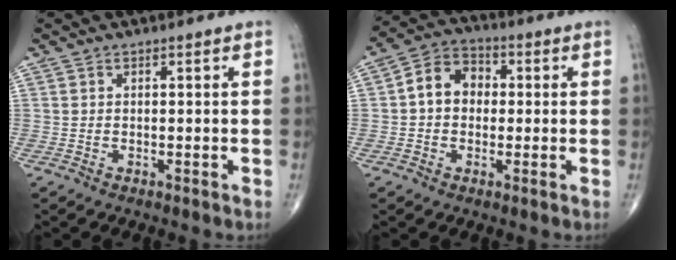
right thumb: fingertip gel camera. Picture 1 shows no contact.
{"total": 8.0, "force": [0.4, 6.3, 4.9], "torque": [-0.063, 0.025, -0.007]}